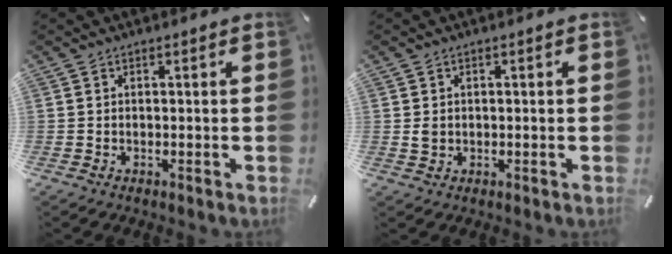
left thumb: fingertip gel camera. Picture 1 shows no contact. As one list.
[{"total": 1.6, "force": [0.0, 1.5, 0.6], "torque": [-0.003, 0.003, -0.004]}]